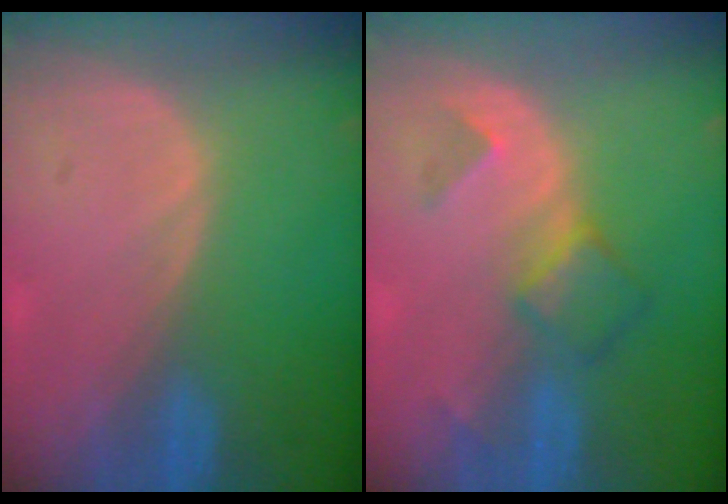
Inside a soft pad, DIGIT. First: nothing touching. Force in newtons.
{"total": 4.8, "press": 4.6, "slide": 1.4}